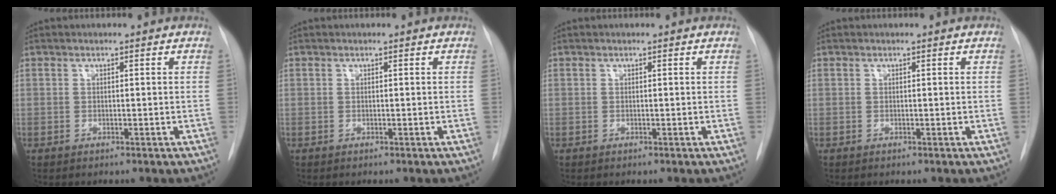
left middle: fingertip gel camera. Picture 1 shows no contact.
{"total": 0.0}
{"total": 0.0}
{"total": 0.0}